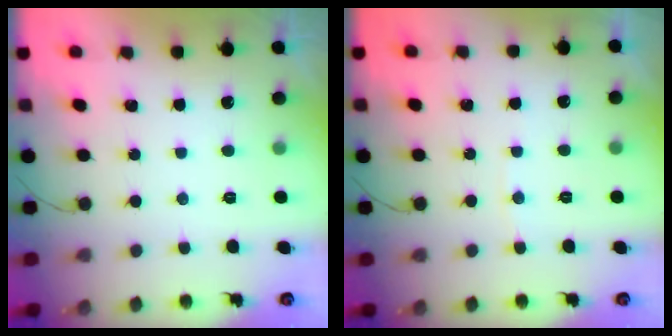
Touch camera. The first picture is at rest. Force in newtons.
{"total": 2.5, "press": 2.5, "slide": 0.3}